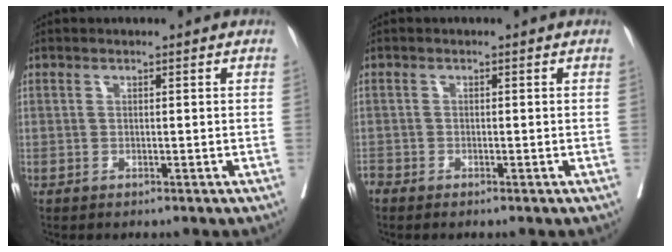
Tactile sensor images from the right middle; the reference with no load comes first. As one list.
[{"total": 1.0, "force": [-0.9, 0.3, 0.1], "torque": [-0.007, -0.003, -0.019]}]